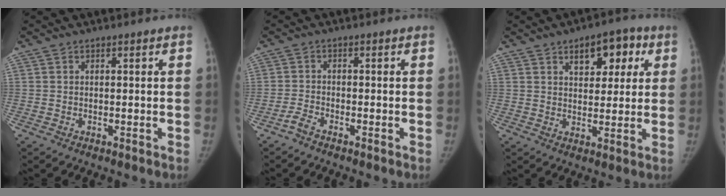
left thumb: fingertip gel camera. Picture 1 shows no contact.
{"total": 2.1, "force": [-1.9, 0.3, 1.0], "torque": [-0.028, 0.006, -0.042]}
{"total": 9.2, "force": [4.1, 5.4, 6.2], "torque": [-0.045, -0.004, 0.054]}